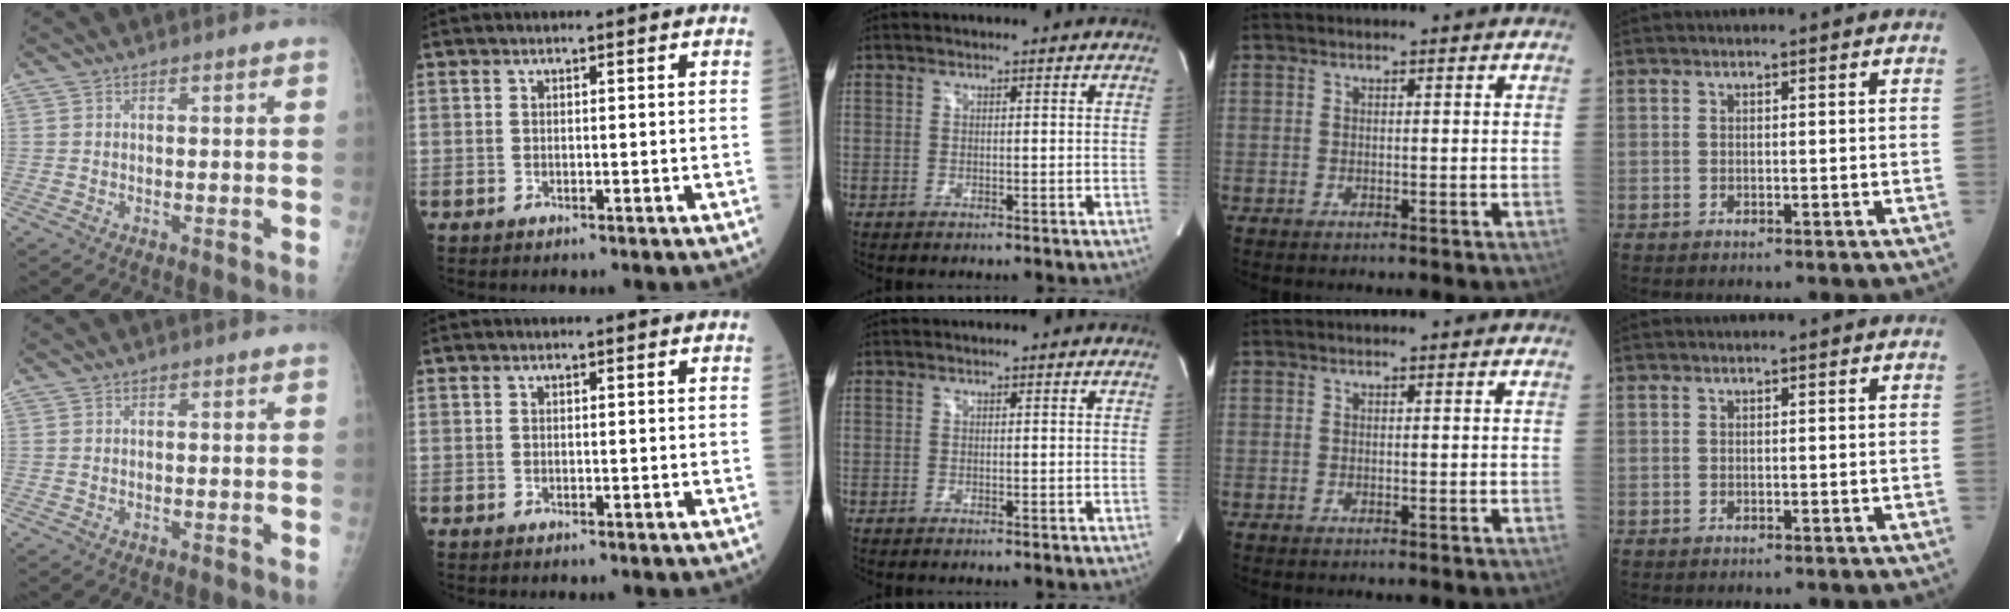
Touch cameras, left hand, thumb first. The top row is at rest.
{}